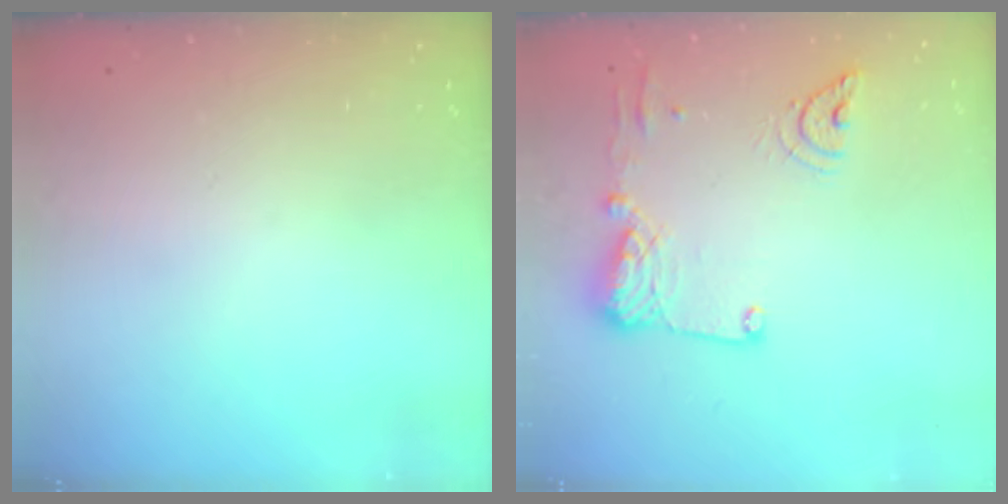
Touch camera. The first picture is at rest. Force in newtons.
{"total": 14.2, "press": 14.0, "slide": 1.8}